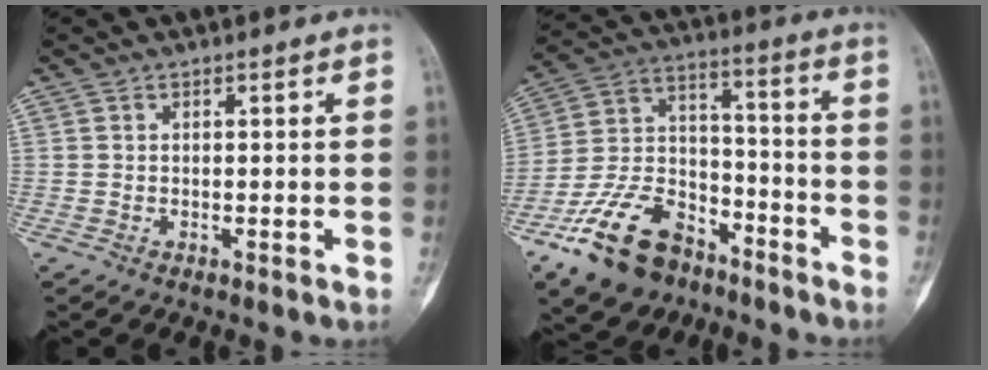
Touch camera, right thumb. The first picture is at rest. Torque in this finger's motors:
{"motor_torque": [0.75, -0.23, 1.31, -1.09, 0.27]}